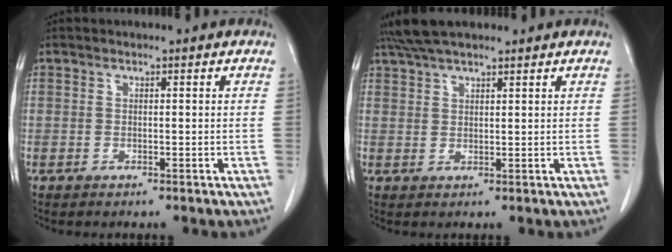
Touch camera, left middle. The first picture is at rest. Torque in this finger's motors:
{"motor_torque": [0.96, -0.96, 0.19, 0.08]}